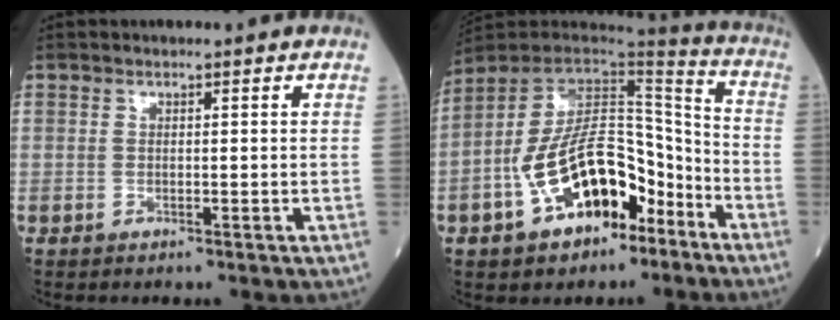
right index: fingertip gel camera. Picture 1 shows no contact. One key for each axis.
{"total": 17.0, "fx": -7.3, "fy": 8.4, "fz": 12.9, "tx": -0.233, "ty": 0.026, "tz": -0.117}